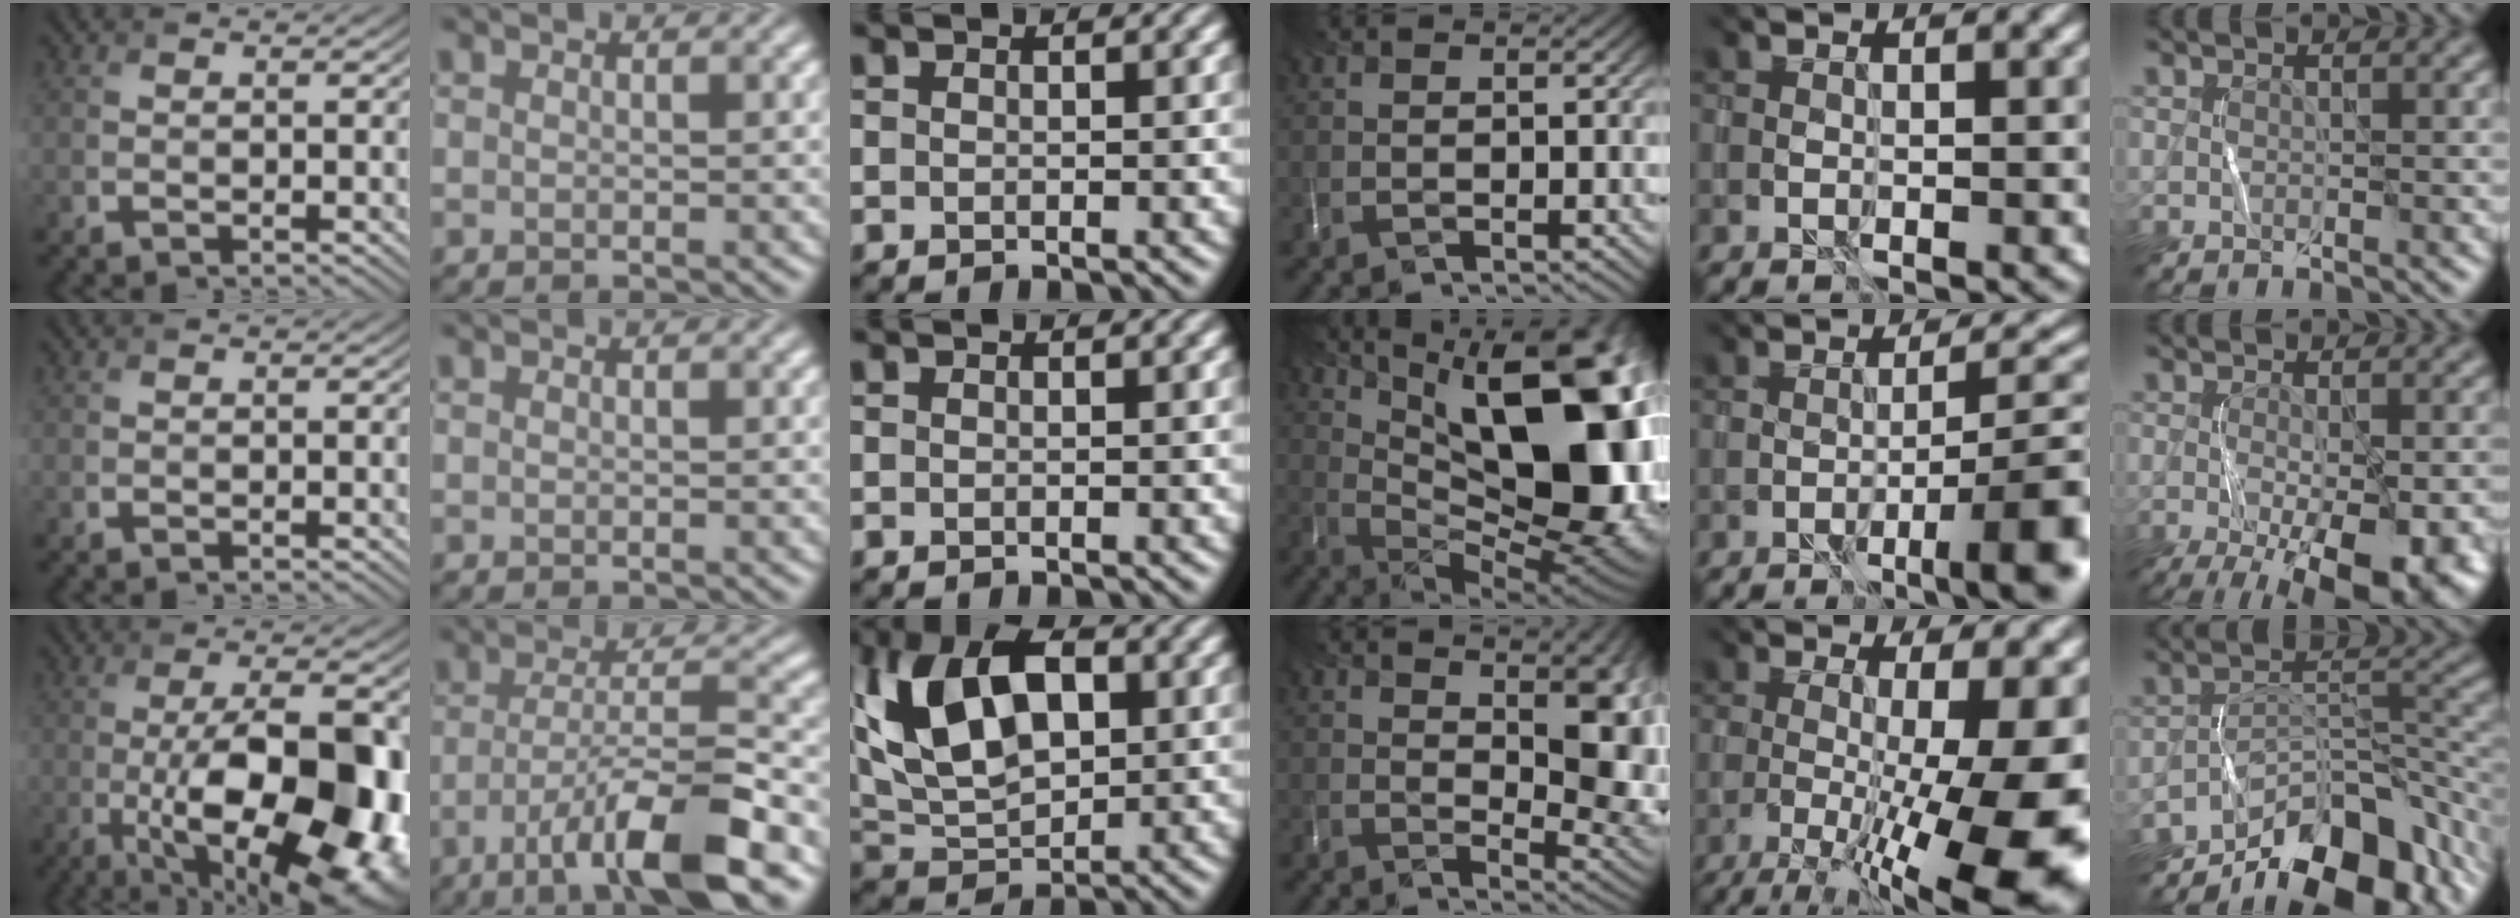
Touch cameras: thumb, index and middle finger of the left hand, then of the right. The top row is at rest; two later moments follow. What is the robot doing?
{"motion": "wrap", "object": "string"}